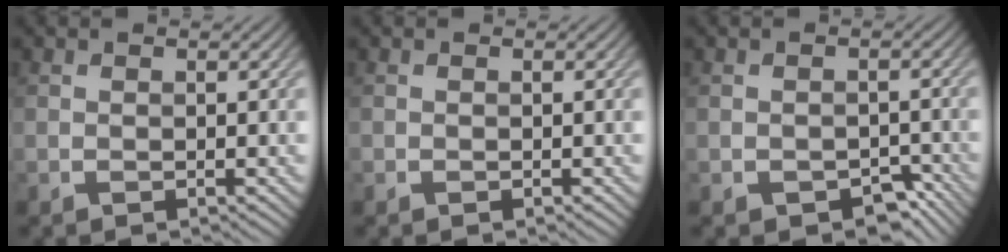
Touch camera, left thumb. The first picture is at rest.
{"total": 0.0}
{"total": 3.6, "force": [-2.2, 2.3, 1.8], "torque": [-0.024, -0.012, -0.027]}